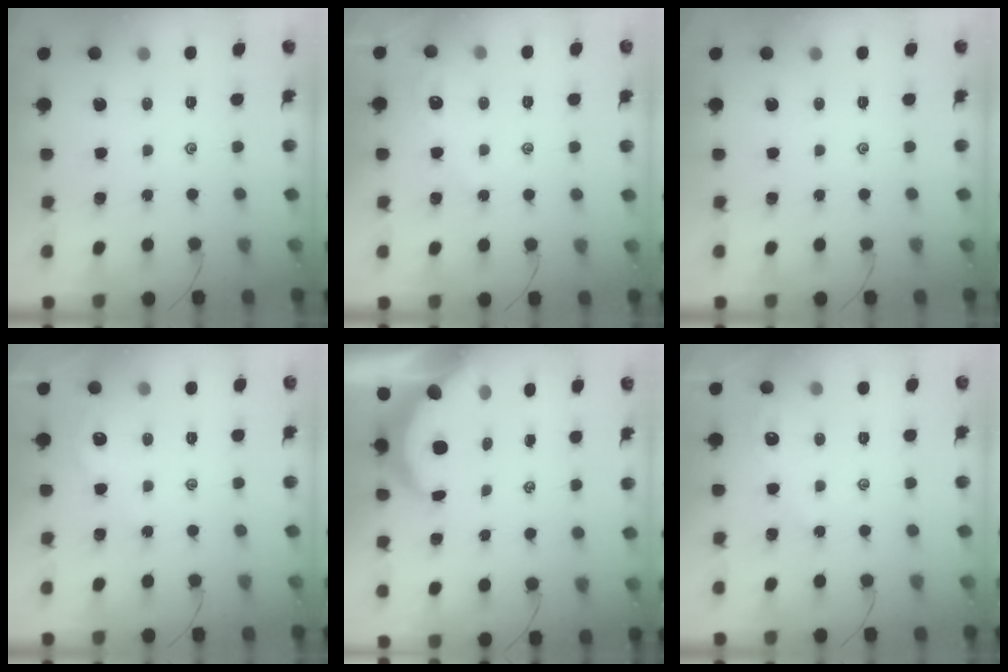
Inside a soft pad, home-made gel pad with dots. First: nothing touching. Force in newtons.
{"total": 2.2, "press": 2.2, "slide": 0.3}
{"total": 0.0}
{"total": 1.9, "press": 1.9, "slide": 0.4}
{"total": 7.4, "press": 7.3, "slide": 1.1}
{"total": 2.2, "press": 2.2, "slide": 0.3}